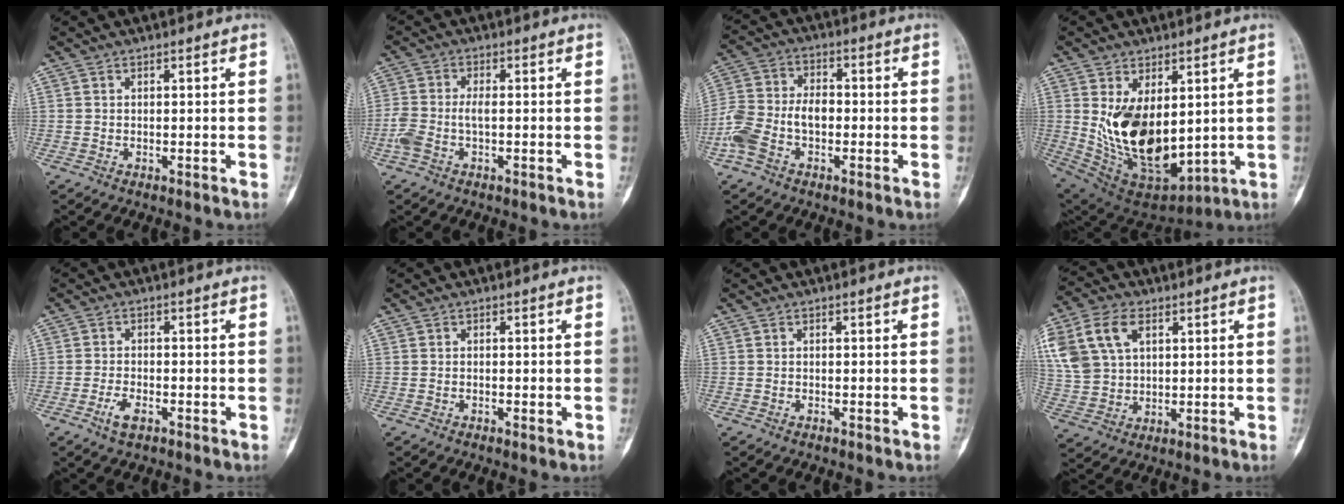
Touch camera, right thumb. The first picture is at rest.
{"total": 5.4, "force": [-1.0, 2.6, 4.6], "torque": [-0.124, 0.016, -0.018]}
{"total": 10.3, "force": [-2.7, 6.5, 7.5], "torque": [-0.162, 0.032, -0.057]}
{"total": 18.0, "force": [2.1, 10.2, 14.6], "torque": [-0.233, -0.032, 0.072]}
{"total": 3.4, "force": [-1.7, 1.6, 2.4], "torque": [-0.046, 0.007, -0.032]}
{"total": 0.9, "force": [-0.3, 0.4, 0.8], "torque": [-0.012, 0.003, -0.003]}
{"total": 0.0}
{"total": 18.7, "force": [7.1, 12.9, 11.5], "torque": [-0.273, 0.022, 0.143]}